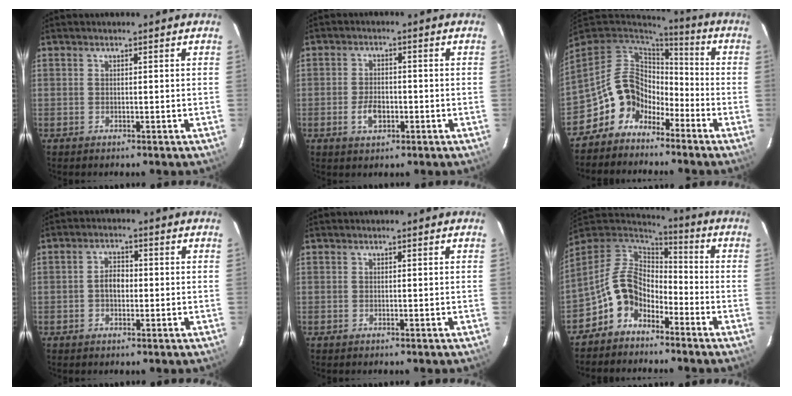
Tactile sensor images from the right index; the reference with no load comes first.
{"total": 4.5, "force": [-1.5, 2.7, 3.2], "torque": [-0.065, 0.000, -0.023]}
{"total": 11.8, "force": [-7.3, 8.6, 3.5], "torque": [-0.091, 0.036, -0.138]}
{"total": 3.6, "force": [-0.4, 2.3, 2.7], "torque": [-0.050, 0.009, -0.006]}
{"total": 0.0}
{"total": 10.9, "force": [-6.1, 7.2, 5.4], "torque": [-0.120, 0.030, -0.123]}